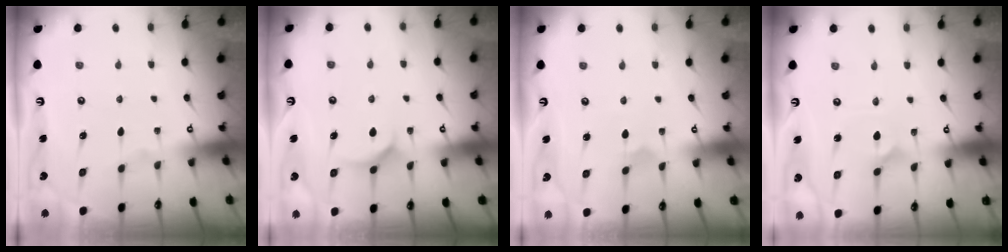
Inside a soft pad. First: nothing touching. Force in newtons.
{"total": 7.9, "press": 7.9, "slide": 0.4}
{"total": 2.7, "press": 2.7, "slide": 0.1}
{"total": 2.6, "press": 2.6, "slide": 0.3}